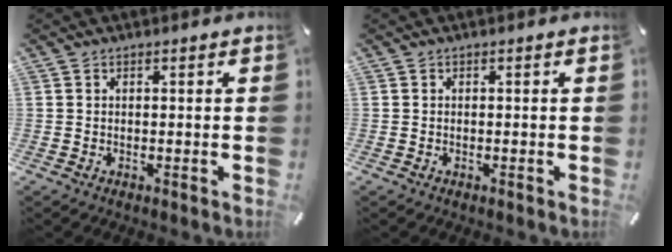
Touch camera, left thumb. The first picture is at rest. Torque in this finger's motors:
{"motor_torque": [-0.55, -0.44, -0.16, 0.35, -0.01]}